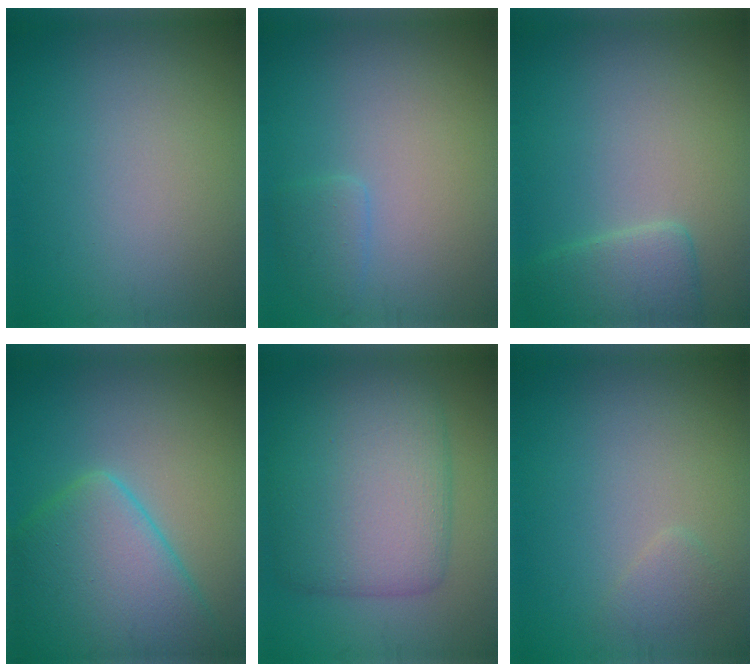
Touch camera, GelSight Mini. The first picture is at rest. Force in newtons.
{"total": 1.4, "press": 1.4, "slide": 0.1}
{"total": 2.9, "press": 2.9, "slide": 0.3}
{"total": 9.3, "press": 9.3, "slide": 0.4}
{"total": 8.4, "press": 8.3, "slide": 0.3}
{"total": 1.1, "press": 1.1, "slide": 0.1}